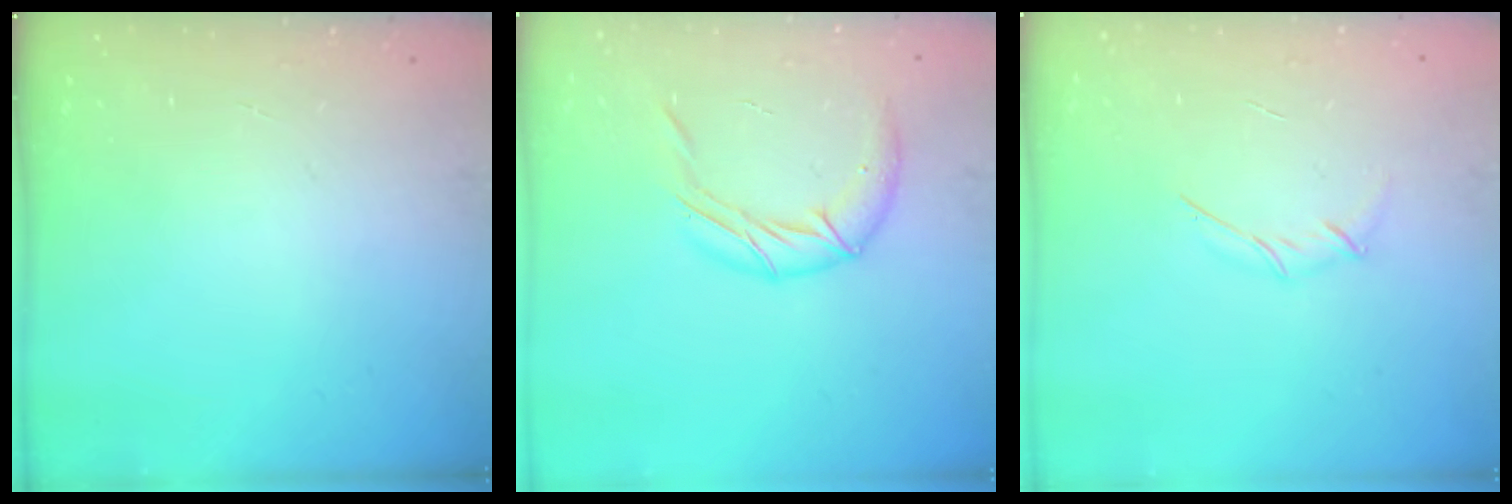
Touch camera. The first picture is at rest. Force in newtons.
{"total": 10.8, "press": 10.7, "slide": 1.3}
{"total": 3.1, "press": 3.0, "slide": 0.8}